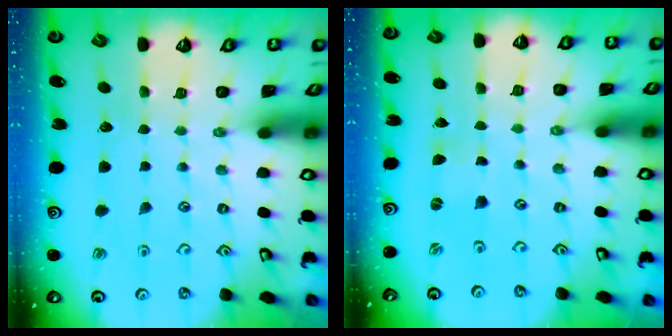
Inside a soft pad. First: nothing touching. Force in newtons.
{"total": 0.0}